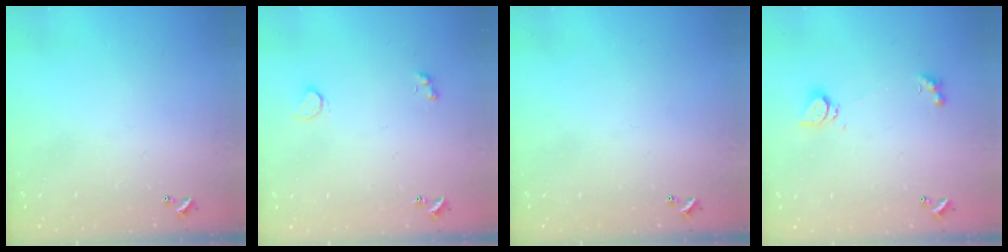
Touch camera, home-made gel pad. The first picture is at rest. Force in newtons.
{"total": 3.9, "press": 3.8, "slide": 1.1}
{"total": 0.0}
{"total": 1.0, "press": 0.9, "slide": 0.4}